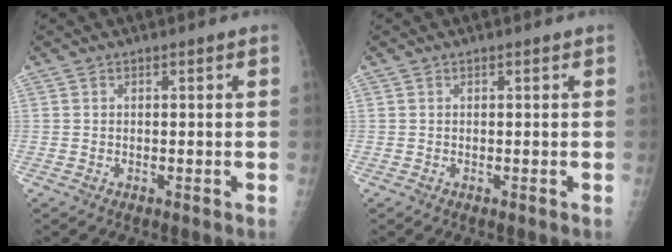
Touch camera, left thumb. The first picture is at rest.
{"total": 0.0}